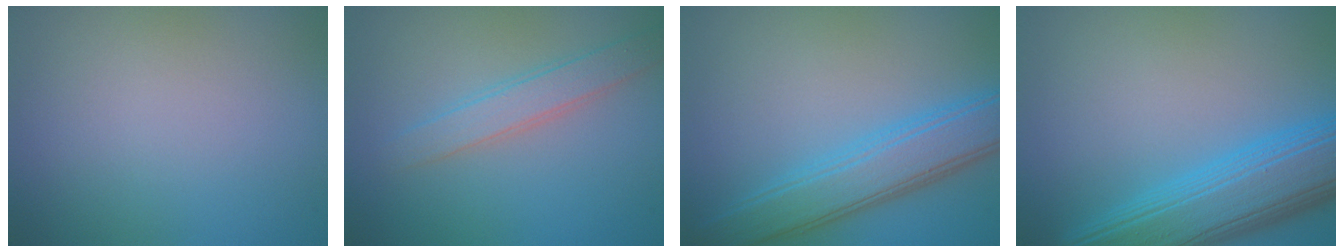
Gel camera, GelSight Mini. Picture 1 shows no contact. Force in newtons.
{"total": 2.4, "press": 2.4, "slide": 0.0}
{"total": 5.5, "press": 5.5, "slide": 0.2}
{"total": 8.7, "press": 8.7, "slide": 0.2}